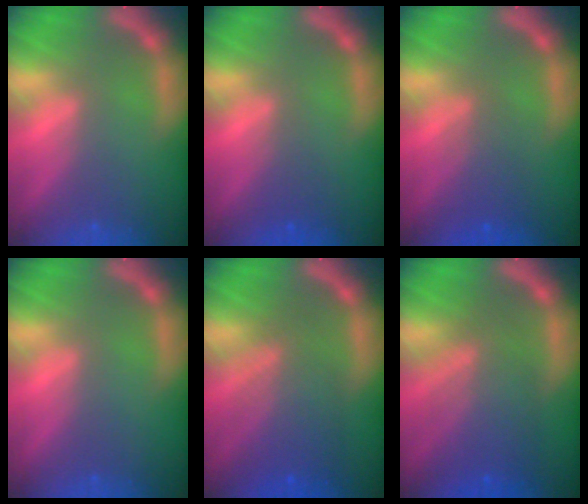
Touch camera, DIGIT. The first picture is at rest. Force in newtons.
{"total": 1.5}
{"total": 3.1}
{"total": 0.0}
{"total": 6.6}
{"total": 7.1}